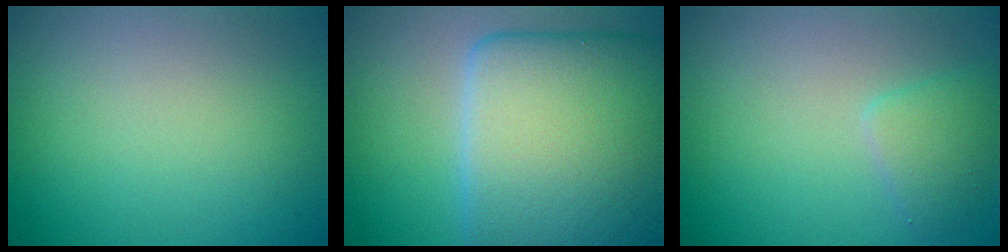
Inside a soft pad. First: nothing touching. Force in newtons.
{"total": 15.6, "press": 15.6, "slide": 0.3}
{"total": 2.0, "press": 2.0, "slide": 0.1}